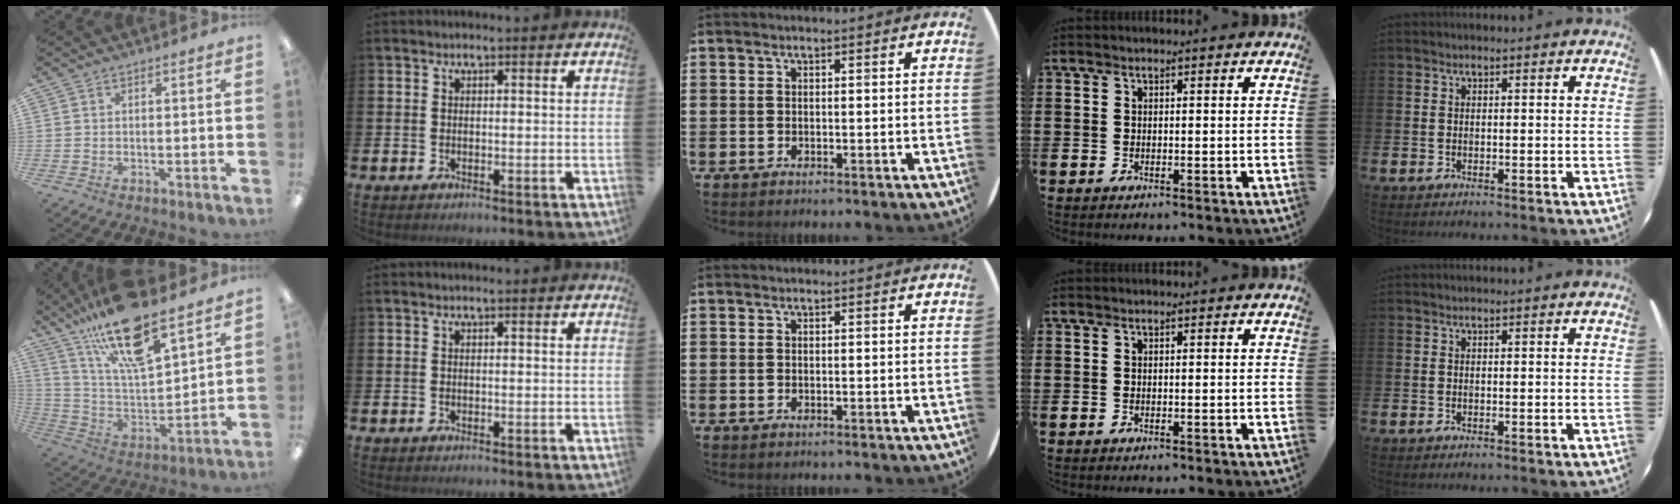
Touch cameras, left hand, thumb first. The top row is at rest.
{"thumb": {"total": 19.6, "force": [14.3, 5.6, 12.3], "torque": [-0.225, -0.081, 0.245]}}